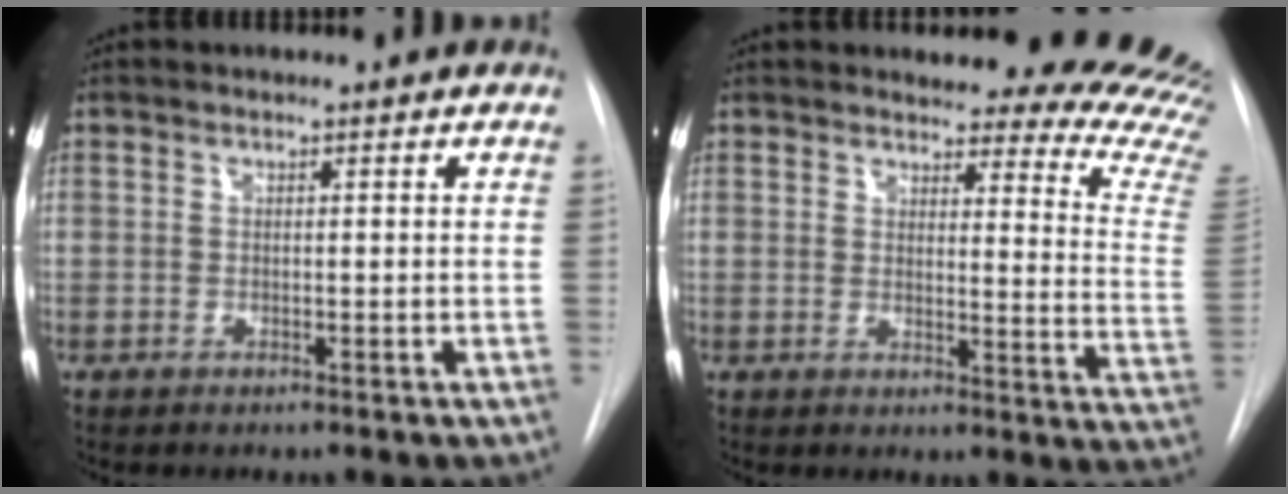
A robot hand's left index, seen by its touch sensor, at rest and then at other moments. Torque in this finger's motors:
{"motor_torque": [0.86, -1.28, 0.19, 0.01]}